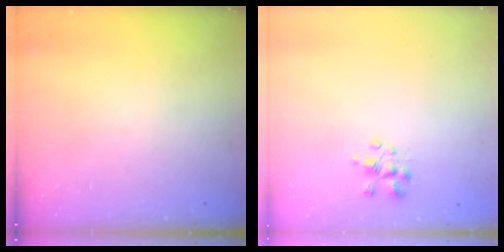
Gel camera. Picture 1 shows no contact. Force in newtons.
{"total": 3.2, "press": 3.2, "slide": 0.4}